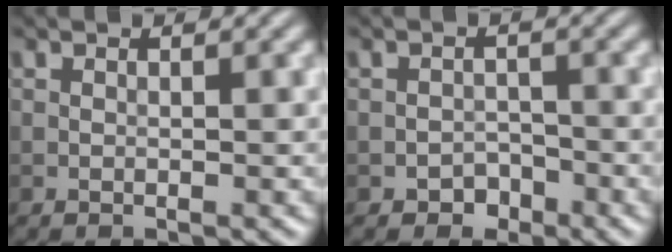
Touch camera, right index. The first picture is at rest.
{"total": 1.9, "force": [-1.2, 1.3, 0.5], "torque": [0.001, 0.004, -0.023]}